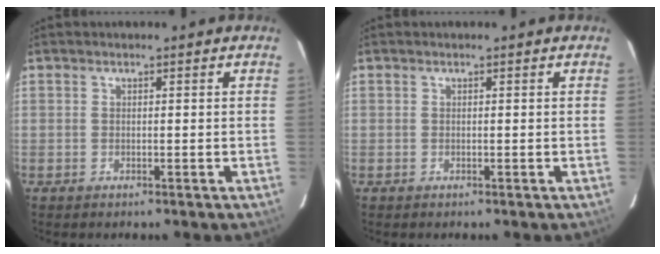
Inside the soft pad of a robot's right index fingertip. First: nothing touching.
{"total": 0.0}